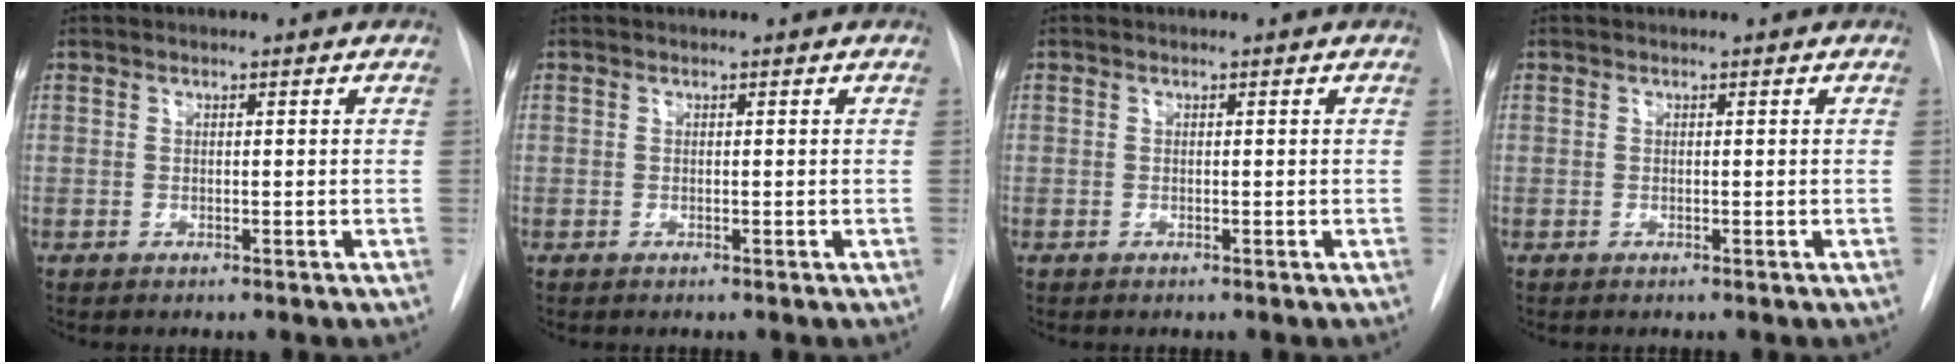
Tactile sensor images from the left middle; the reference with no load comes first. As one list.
[{"total": 0.0}, {"total": 0.0}, {"total": 0.0}]